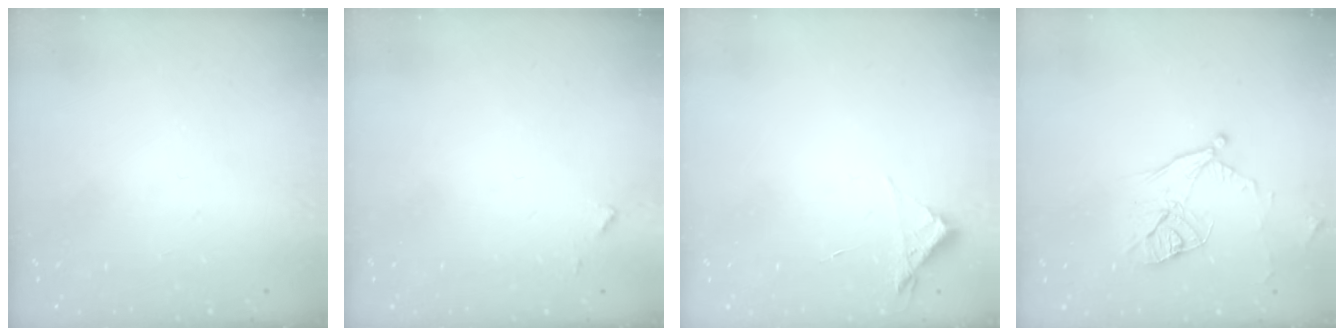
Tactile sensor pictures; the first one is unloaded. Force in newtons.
{"total": 4.3, "press": 4.2, "slide": 0.5}
{"total": 3.0, "press": 3.0, "slide": 0.3}
{"total": 11.3, "press": 11.0, "slide": 2.3}